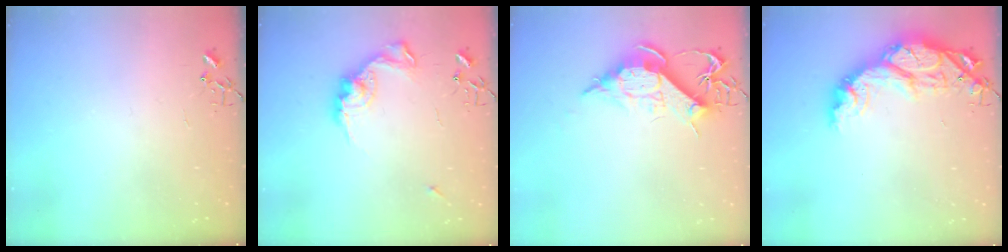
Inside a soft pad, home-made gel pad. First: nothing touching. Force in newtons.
{"total": 13.1, "press": 13.1, "slide": 0.3}
{"total": 12.1, "press": 12.1, "slide": 1.1}
{"total": 17.4, "press": 17.4, "slide": 1.3}